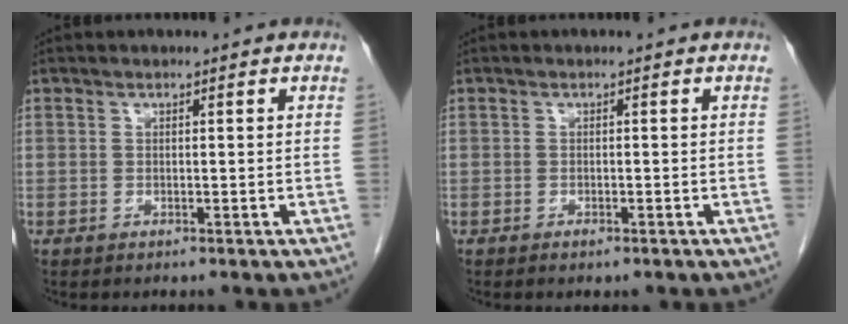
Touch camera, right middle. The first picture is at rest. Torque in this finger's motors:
{"motor_torque": [-0.22, -0.23, -0.04, -0.01]}